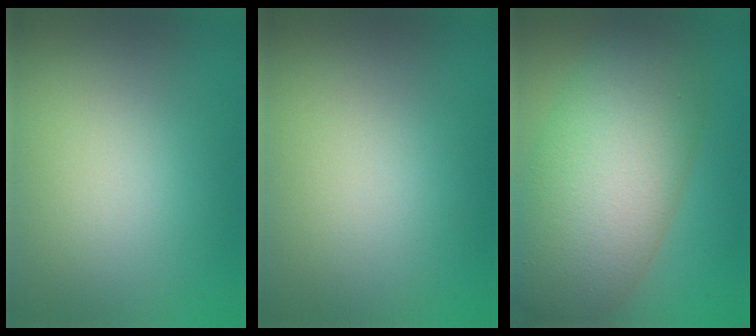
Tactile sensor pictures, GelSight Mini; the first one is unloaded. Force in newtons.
{"total": 0.0}
{"total": 11.0, "press": 11.0, "slide": 0.4}